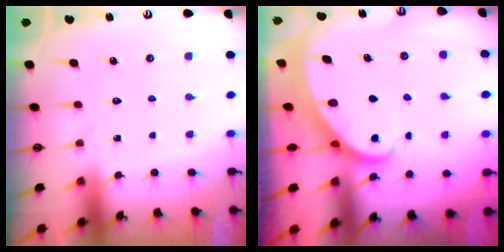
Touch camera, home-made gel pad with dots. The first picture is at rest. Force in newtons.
{"total": 2.6, "press": 2.6, "slide": 0.4}